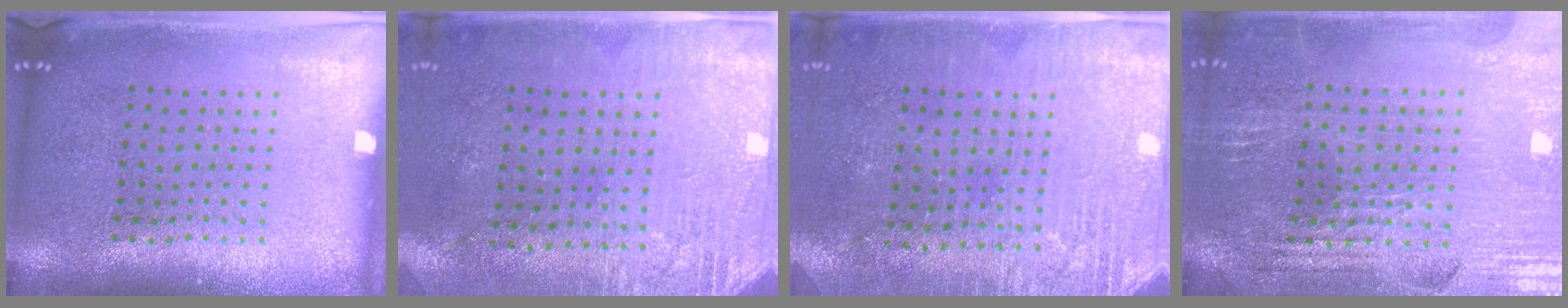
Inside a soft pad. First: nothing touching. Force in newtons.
{"total": 2.8, "press": 2.4, "slide": 1.5}
{"total": 2.8, "press": 2.7, "slide": 0.8}
{"total": 2.9, "press": 2.8, "slide": 0.5}